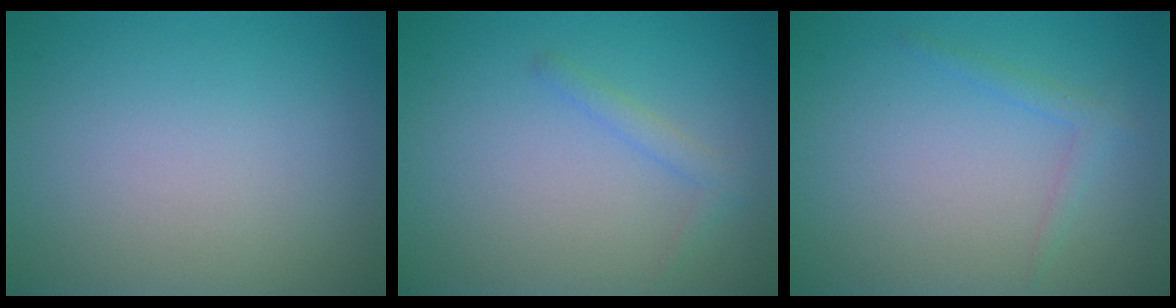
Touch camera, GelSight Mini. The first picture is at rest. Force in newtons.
{"total": 1.2, "press": 1.2, "slide": 0.1}
{"total": 1.3, "press": 1.2, "slide": 0.1}